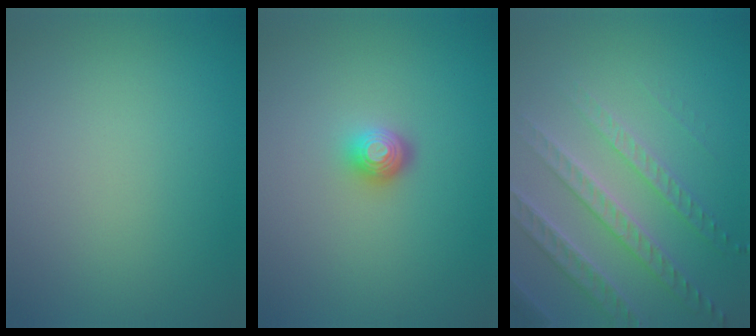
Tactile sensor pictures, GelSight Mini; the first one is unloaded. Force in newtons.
{"total": 1.9, "press": 1.4, "slide": 1.2}
{"total": 4.0, "press": 4.0, "slide": 0.6}